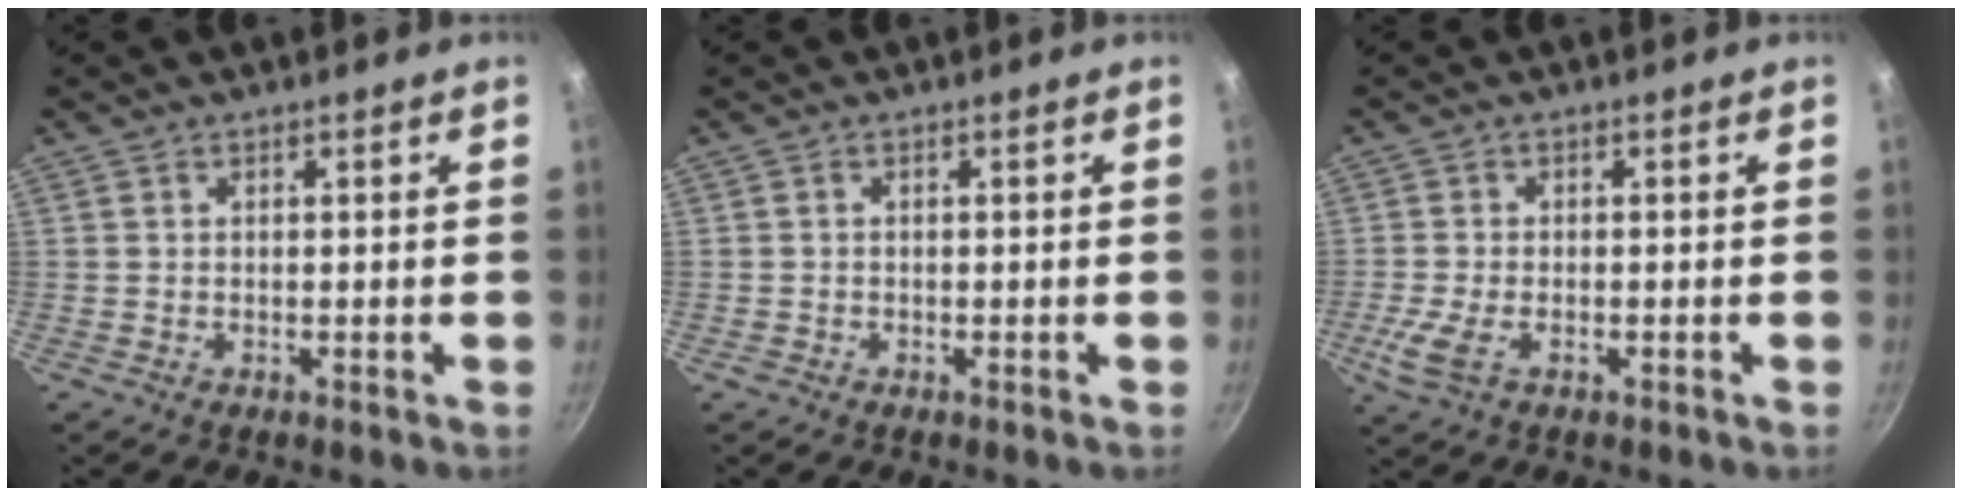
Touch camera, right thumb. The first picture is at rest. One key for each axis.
{"total": 0.7, "fx": -0.4, "fy": 0.6, "fz": 0.1, "tx": -0.001, "ty": 0.002, "tz": -0.005}
{"total": 5.2, "fx": -1.9, "fy": 2.7, "fz": 4.1, "tx": -0.096, "ty": -0.004, "tz": -0.040}